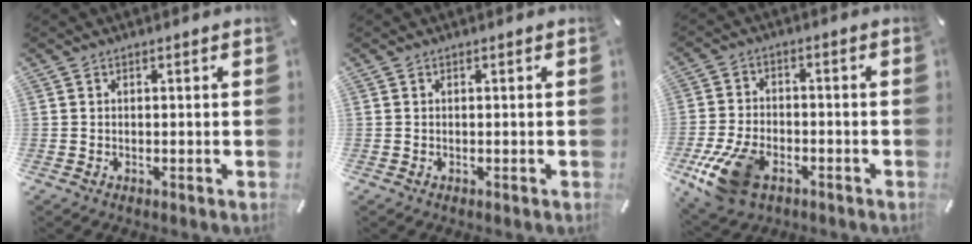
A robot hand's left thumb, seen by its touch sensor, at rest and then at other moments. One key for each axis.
{"total": 0.0}
{"total": 12.7, "fx": -6.3, "fy": 7.4, "fz": 8.1, "tx": -0.167, "ty": 0.023, "tz": -0.109}